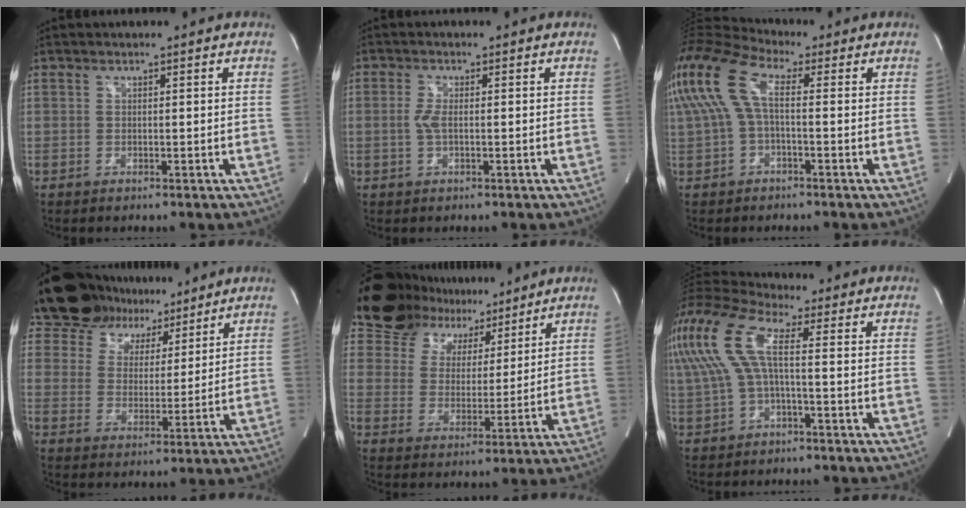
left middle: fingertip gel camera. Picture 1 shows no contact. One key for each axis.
{"total": 2.0, "fx": -0.2, "fy": 0.5, "fz": 2.0, "tx": -0.045, "ty": 0.000, "tz": -0.004}
{"total": 9.8, "fx": 1.6, "fy": 3.5, "fz": 9.0, "tx": -0.203, "ty": 0.048, "tz": 0.024}
{"total": 12.5, "fx": 10.4, "fy": 6.2, "fz": 3.0, "tx": -0.048, "ty": 0.020, "tz": 0.172}
{"total": 13.4, "fx": 11.3, "fy": 6.7, "fz": 2.8, "tx": -0.047, "ty": 0.022, "tz": 0.180}
{"total": 10.5, "fx": 1.3, "fy": 2.4, "fz": 10.1, "tx": -0.231, "ty": 0.041, "tz": 0.019}